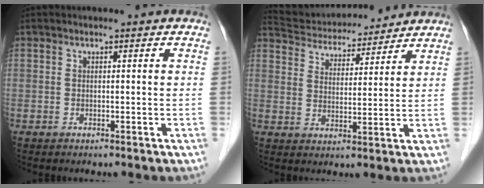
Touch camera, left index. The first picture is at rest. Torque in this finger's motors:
{"motor_torque": [0.00, -0.33, -0.01, -0.01]}